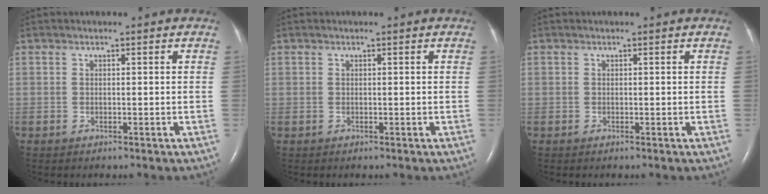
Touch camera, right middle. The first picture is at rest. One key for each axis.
{"total": 0.0}
{"total": 0.0}